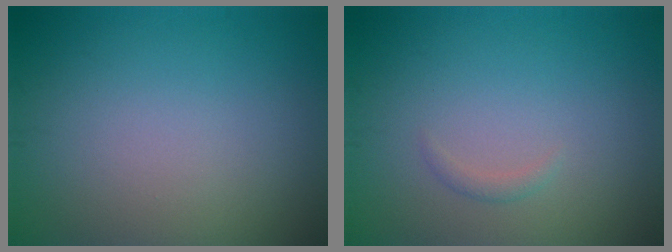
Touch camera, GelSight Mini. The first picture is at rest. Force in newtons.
{"total": 0.7, "press": 0.7, "slide": 0.0}